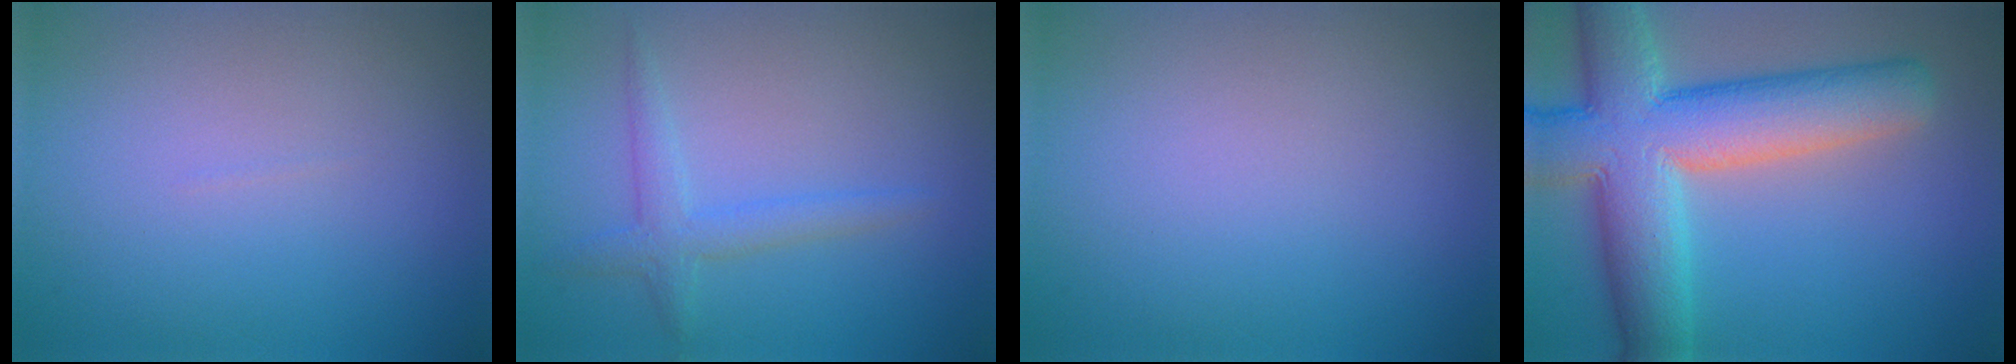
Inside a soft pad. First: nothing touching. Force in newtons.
{"total": 2.3, "press": 2.3, "slide": 0.1}
{"total": 0.0}
{"total": 11.8, "press": 11.8, "slide": 0.7}